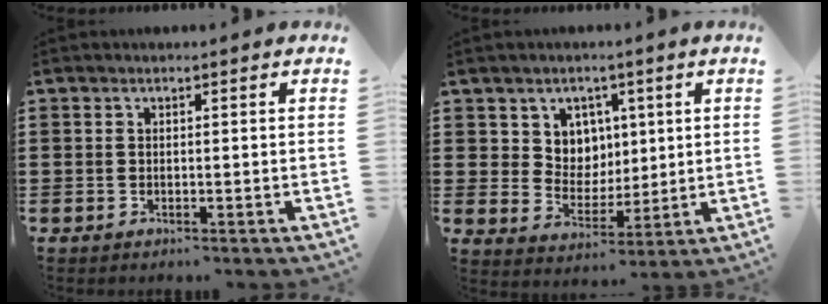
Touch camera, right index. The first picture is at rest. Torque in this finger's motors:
{"motor_torque": [0.16, 0.19, 0.10, 0.01]}